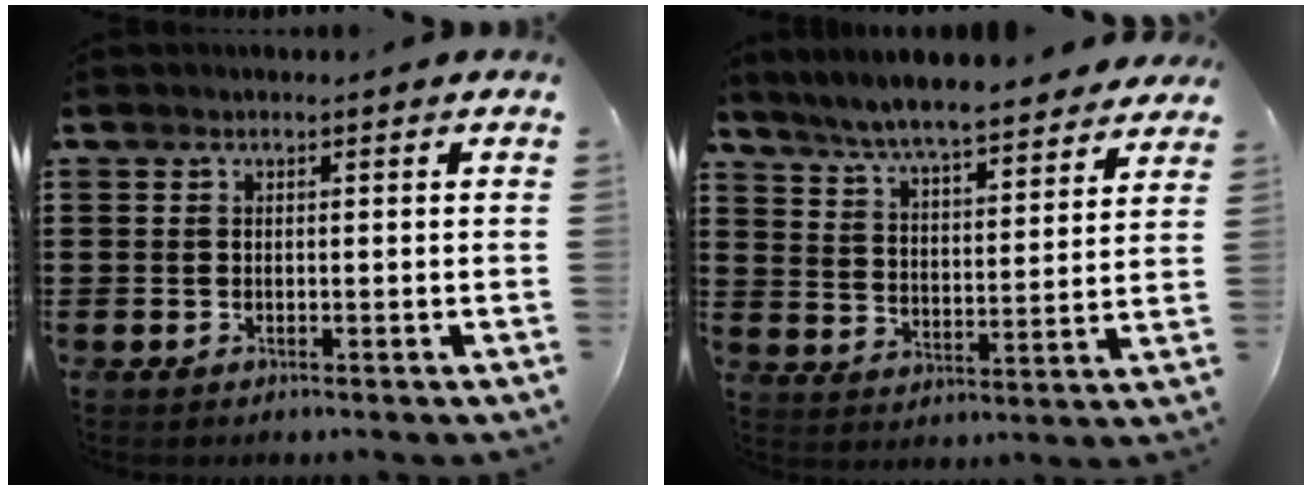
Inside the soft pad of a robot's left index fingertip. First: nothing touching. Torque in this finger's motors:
{"motor_torque": [1.14, -0.99, 0.82, 0.21]}